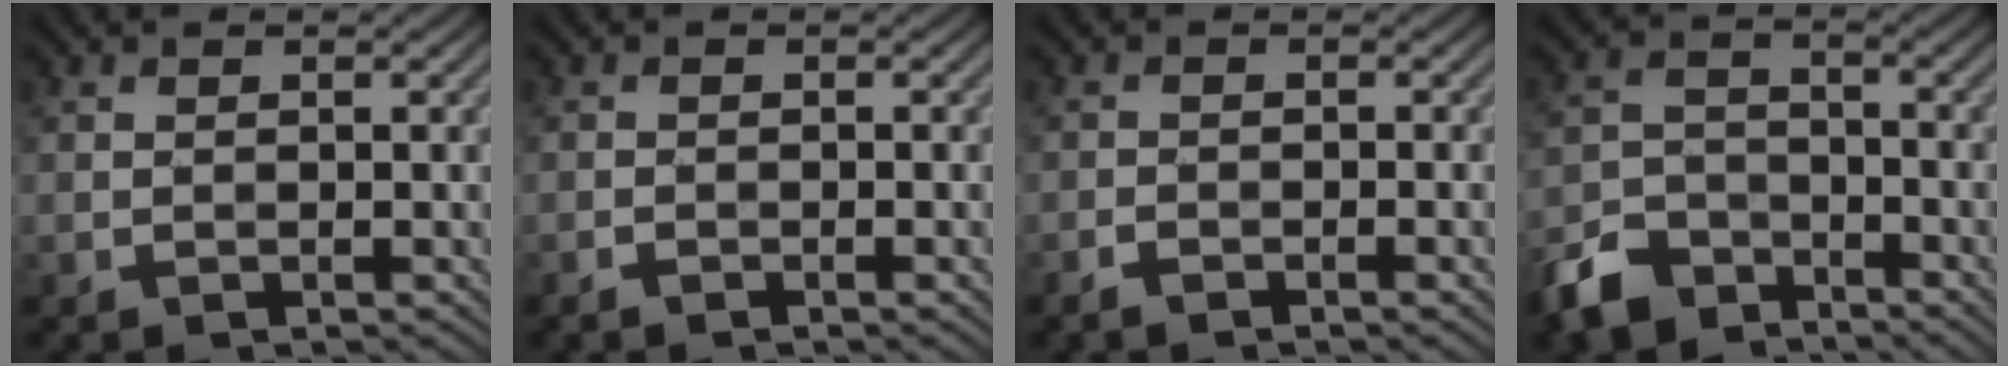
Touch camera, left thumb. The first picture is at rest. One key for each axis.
{"total": 0.9, "fx": -0.7, "fy": 0.3, "fz": 0.4, "tx": -0.009, "ty": 0.002, "tz": -0.014}
{"total": 1.5, "fx": -1.2, "fy": 0.4, "fz": 0.8, "tx": -0.017, "ty": 0.001, "tz": -0.024}
{"total": 6.3, "fx": -5.0, "fy": 3.3, "fz": 2.1, "tx": -0.050, "ty": 0.001, "tz": -0.112}